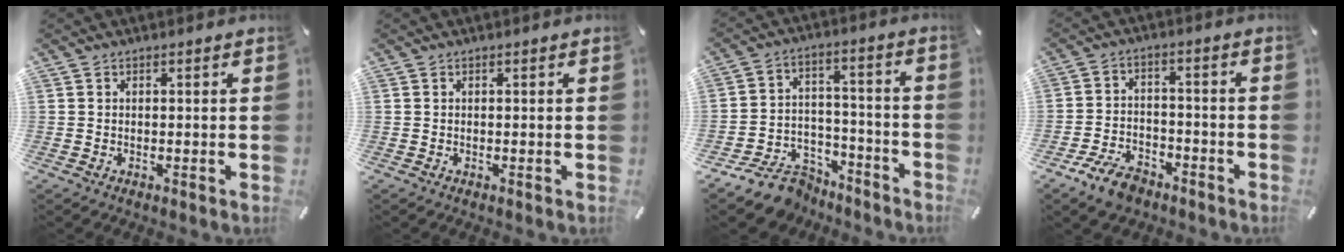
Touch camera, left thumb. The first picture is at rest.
{"total": 0.0}
{"total": 11.9, "force": [-8.7, 7.3, 3.4], "torque": [-0.051, 0.065, -0.154]}
{"total": 7.8, "force": [-5.5, 4.5, 3.2], "torque": [-0.066, 0.031, -0.104]}